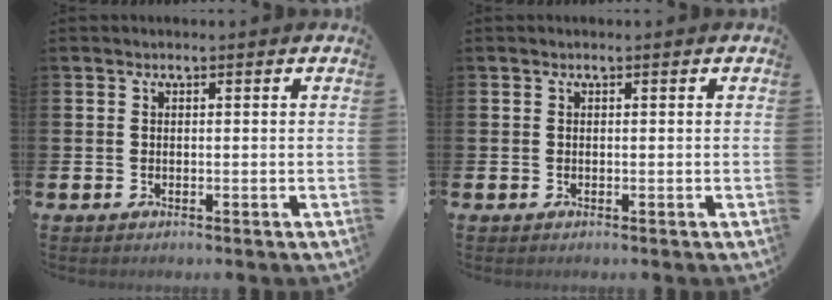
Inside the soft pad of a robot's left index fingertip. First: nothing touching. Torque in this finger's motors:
{"motor_torque": [-0.02, 0.02, 0.00, 0.00]}